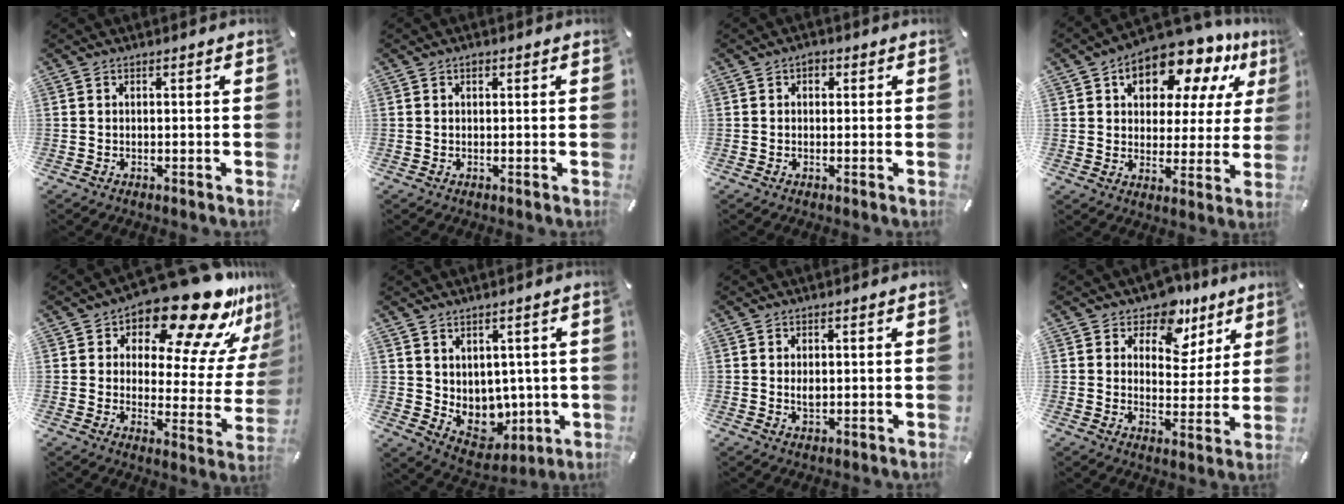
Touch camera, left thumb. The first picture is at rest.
{"total": 0.8, "force": [0.3, 0.6, 0.4], "torque": [-0.008, 0.003, 0.005]}
{"total": 1.5, "force": [0.3, 1.3, 0.7], "torque": [-0.007, 0.006, 0.002]}
{"total": 14.2, "force": [9.3, 8.0, 7.3], "torque": [-0.112, -0.061, 0.160]}
{"total": 20.9, "force": [15.8, 7.2, 11.7], "torque": [-0.156, -0.133, 0.258]}
{"total": 7.7, "force": [2.9, 7.0, 1.7], "torque": [-0.027, -0.044, 0.068]}
{"total": 2.2, "force": [0.3, 1.4, 1.7], "torque": [-0.028, 0.000, 0.002]}
{"total": 10.0, "force": [7.0, 6.2, 3.4], "torque": [-0.041, -0.058, 0.120]}